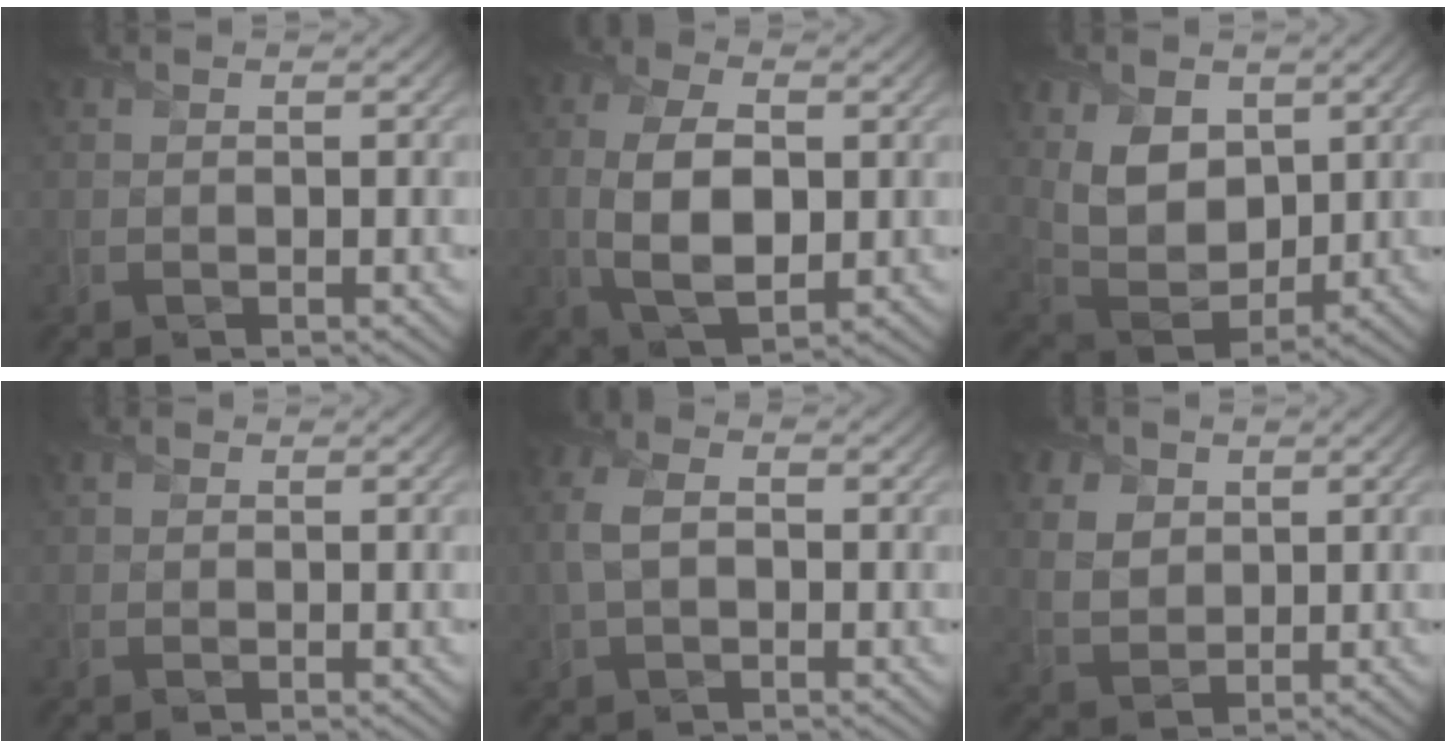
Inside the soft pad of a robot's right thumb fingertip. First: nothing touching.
{"total": 9.0, "force": [-0.4, 5.1, 7.5], "torque": [-0.170, -0.005, -0.010]}
{"total": 8.5, "force": [2.8, 5.8, 5.5], "torque": [-0.132, -0.012, 0.051]}
{"total": 1.1, "force": [0.7, 0.8, 0.3], "torque": [-0.008, 0.005, 0.012]}
{"total": 4.2, "force": [0.2, 2.7, 3.2], "torque": [-0.086, 0.006, 0.002]}
{"total": 5.4, "force": [2.4, 4.0, 2.8], "torque": [-0.095, 0.004, 0.045]}